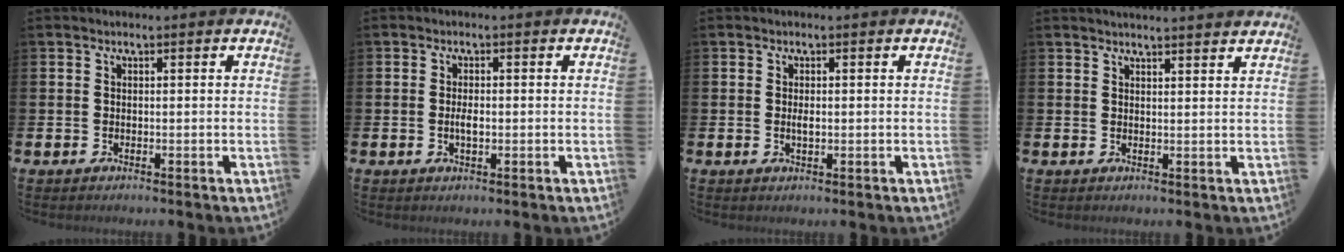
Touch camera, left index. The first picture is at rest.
{"total": 1.9, "force": [-0.1, 0.8, 1.7], "torque": [-0.025, -0.001, -0.005]}
{"total": 1.1, "force": [0.1, 0.5, 1.0], "torque": [-0.021, 0.003, 0.000]}
{"total": 2.5, "force": [2.5, -0.3, 0.0], "torque": [0.011, -0.019, 0.042]}